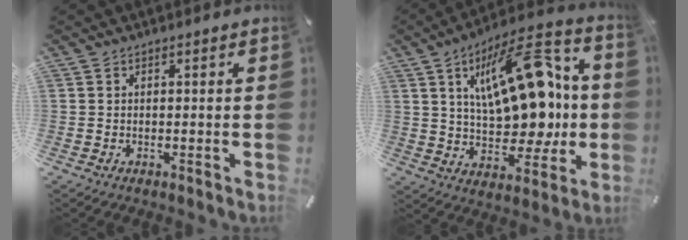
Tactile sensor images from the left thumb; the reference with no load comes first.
{"total": 22.1, "force": [5.5, 12.0, 17.7], "torque": [-0.269, -0.026, 0.090]}